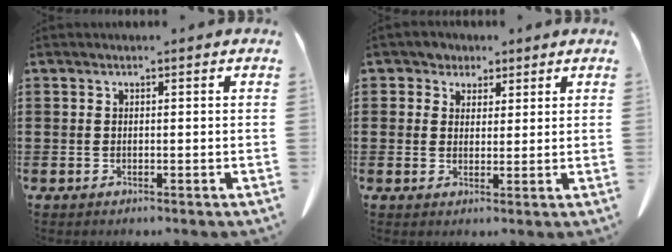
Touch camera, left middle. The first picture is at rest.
{"total": 3.1, "force": [2.2, 2.2, 0.1], "torque": [-0.018, 0.009, 0.040]}